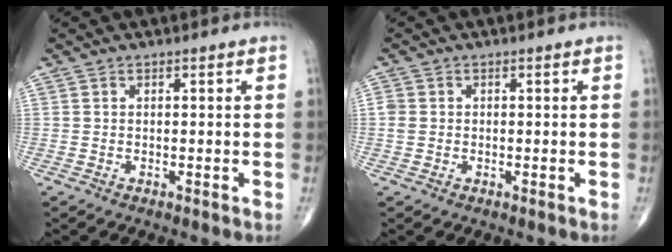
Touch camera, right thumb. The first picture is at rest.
{"total": 1.8, "force": [0.0, 1.6, 0.9], "torque": [-0.019, 0.002, -0.001]}